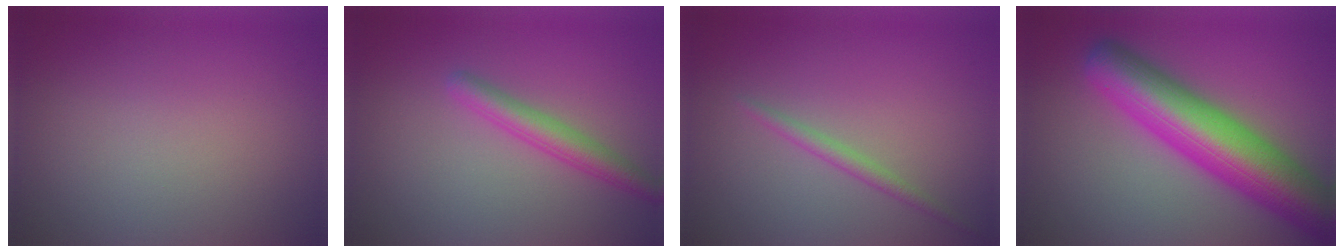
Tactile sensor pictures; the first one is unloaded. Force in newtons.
{"total": 2.8, "press": 2.8, "slide": 0.2}
{"total": 1.4, "press": 1.4, "slide": 0.1}
{"total": 10.8, "press": 10.8, "slide": 0.4}